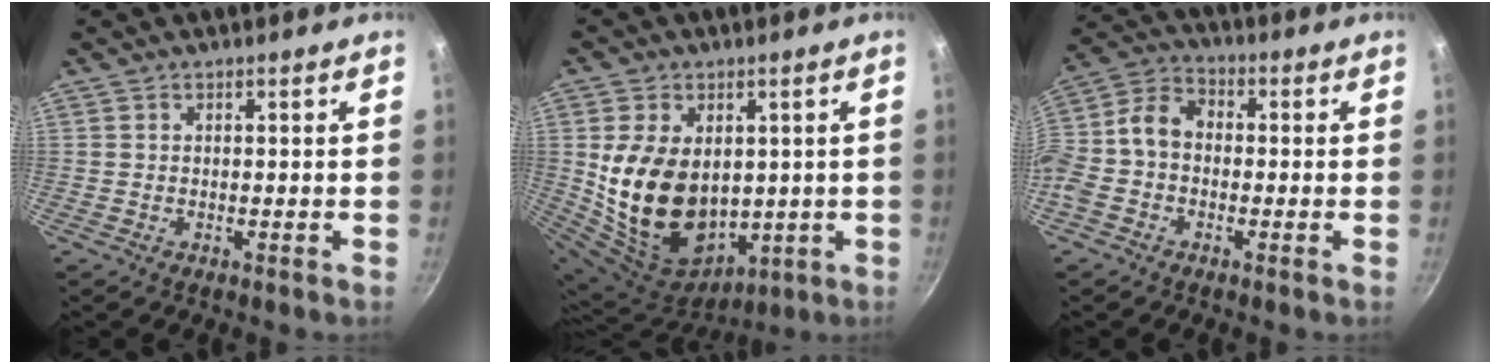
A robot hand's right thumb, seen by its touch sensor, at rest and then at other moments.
{"total": 19.6, "force": [1.6, 14.1, 13.6], "torque": [-0.240, -0.022, 0.056]}
{"total": 10.2, "force": [-1.5, 7.6, 6.6], "torque": [-0.113, 0.043, -0.053]}